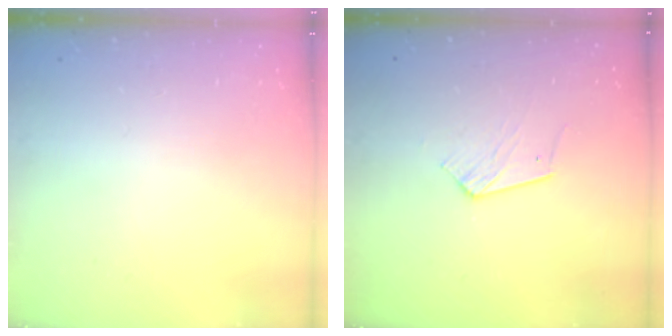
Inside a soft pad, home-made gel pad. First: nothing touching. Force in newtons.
{"total": 6.0, "press": 5.9, "slide": 0.4}